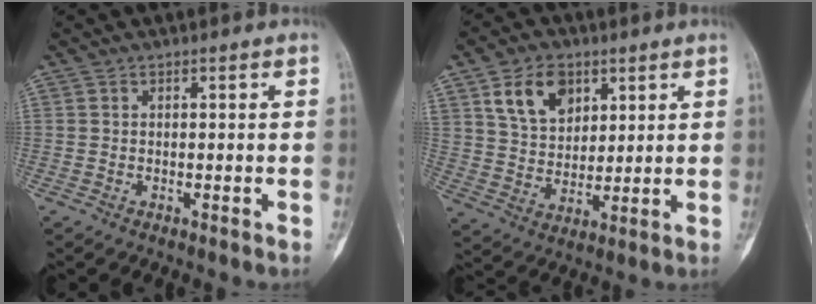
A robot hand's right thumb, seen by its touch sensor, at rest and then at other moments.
{"total": 10.9, "force": [5.2, 7.4, 6.0], "torque": [-0.078, -0.022, 0.100]}